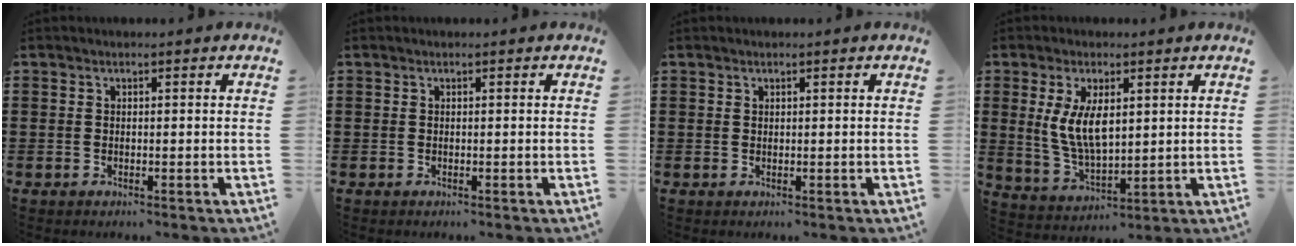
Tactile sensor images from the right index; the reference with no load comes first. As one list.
[{"total": 0.0}, {"total": 0.0}, {"total": 7.3, "force": [1.4, 3.4, 6.3], "torque": [-0.139, 0.002, 0.023]}]